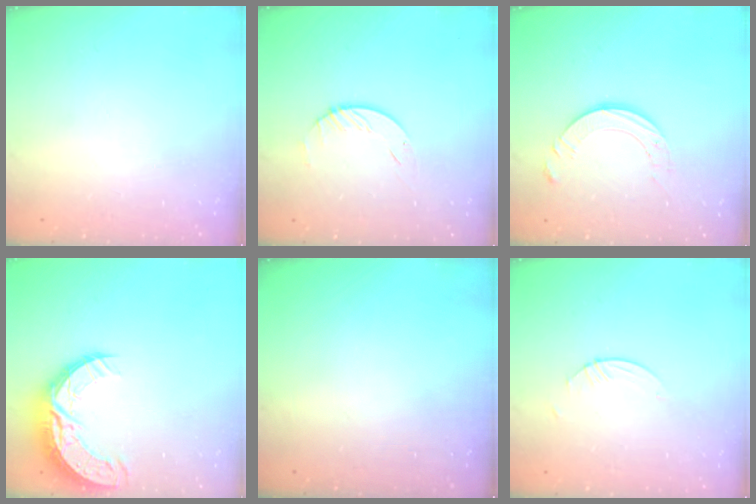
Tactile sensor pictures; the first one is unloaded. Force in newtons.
{"total": 2.3, "press": 2.3, "slide": 0.3}
{"total": 8.8, "press": 8.7, "slide": 0.9}
{"total": 15.1, "press": 15.1, "slide": 1.1}
{"total": 0.0}
{"total": 0.8, "press": 0.8, "slide": 0.2}